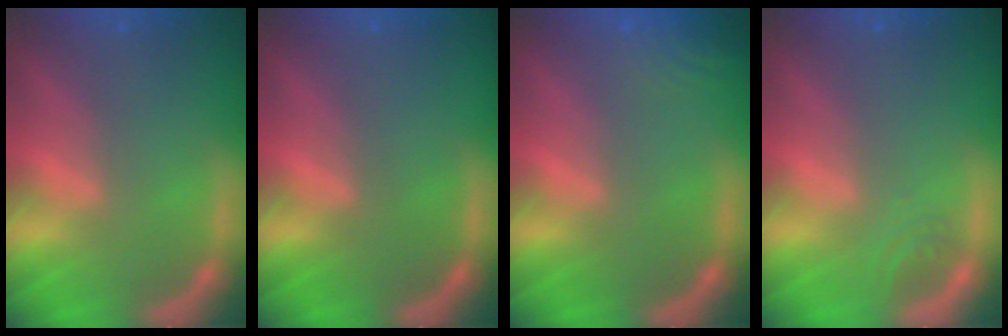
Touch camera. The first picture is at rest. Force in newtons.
{"total": 0.0}
{"total": 4.6}
{"total": 1.0}